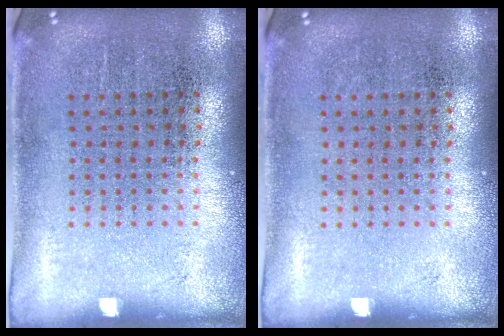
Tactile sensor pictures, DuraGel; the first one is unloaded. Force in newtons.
{"total": 0.0}